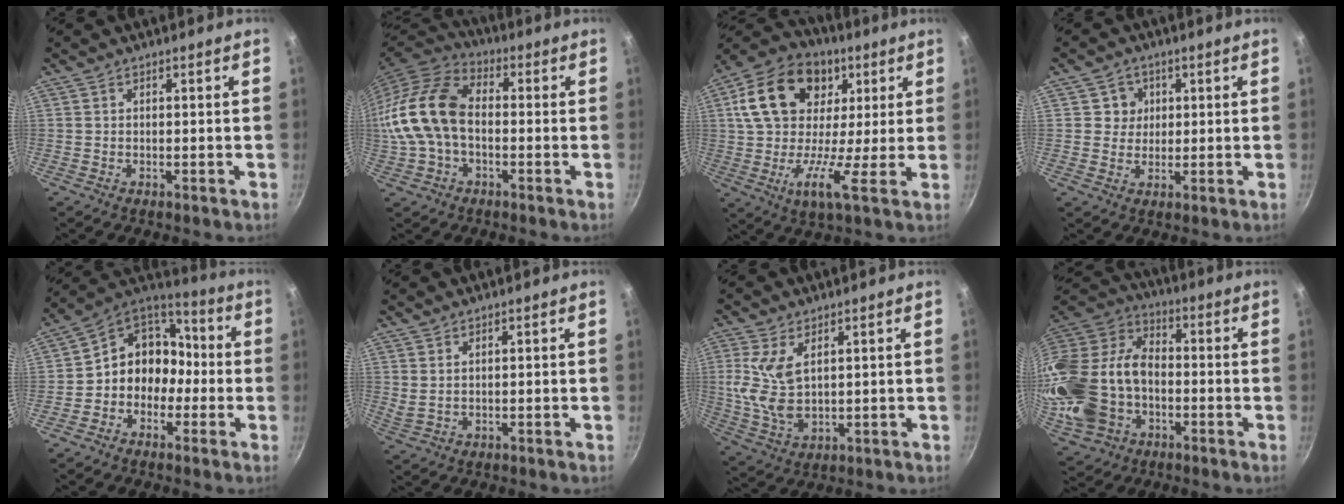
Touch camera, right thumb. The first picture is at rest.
{"total": 17.9, "force": [-0.9, 11.8, 13.5], "torque": [-0.272, 0.043, -0.029]}
{"total": 19.5, "force": [4.7, 13.1, 13.6], "torque": [-0.223, 0.016, 0.056]}
{"total": 4.2, "force": [1.1, 4.0, 0.6], "torque": [0.024, 0.002, 0.014]}
{"total": 11.9, "force": [-2.7, 10.1, 5.6], "torque": [-0.036, 0.063, -0.064]}
{"total": 2.0, "force": [1.1, 0.8, 1.5], "torque": [-0.031, -0.009, 0.025]}
{"total": 9.4, "force": [2.6, 5.2, 7.4], "torque": [-0.148, -0.021, 0.061]}
{"total": 25.0, "force": [-5.6, 17.8, 16.6], "torque": [-0.361, 0.042, -0.103]}